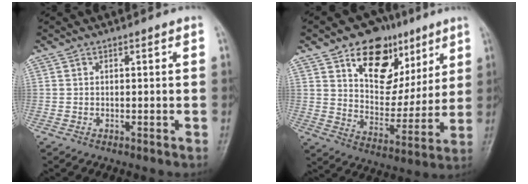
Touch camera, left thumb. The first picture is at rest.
{"total": 17.3, "force": [9.1, 11.1, 9.6], "torque": [-0.092, -0.039, 0.151]}